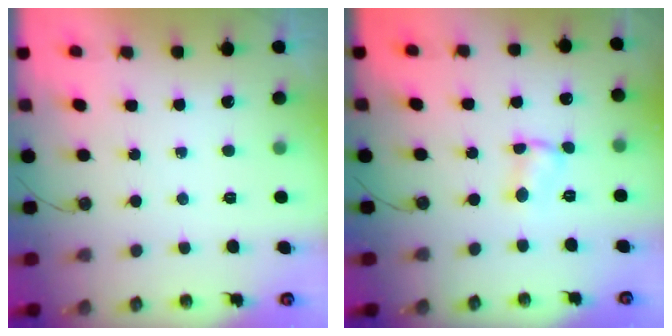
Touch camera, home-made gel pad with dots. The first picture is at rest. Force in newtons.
{"total": 2.5, "press": 2.5, "slide": 0.1}